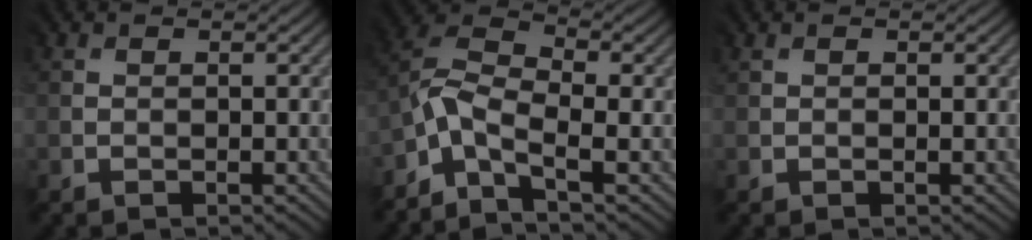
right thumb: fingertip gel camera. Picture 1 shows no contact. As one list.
[{"total": 6.1, "force": [-3.5, 2.6, 4.3], "torque": [-0.086, 0.005, -0.086]}, {"total": 0.0}]